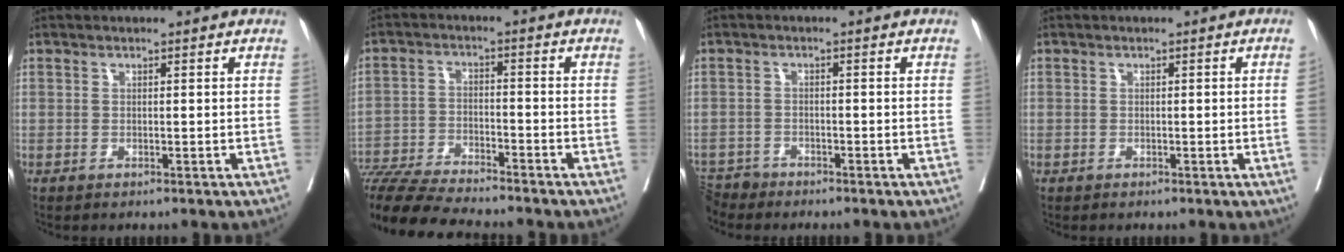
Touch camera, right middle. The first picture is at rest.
{"total": 12.5, "force": [-11.4, 0.4, 5.0], "torque": [-0.082, -0.019, -0.192]}
{"total": 3.6, "force": [-3.5, 0.8, -0.6], "torque": [0.013, -0.009, -0.066]}
{"total": 1.0, "force": [-0.1, -0.3, 1.0], "torque": [-0.012, -0.002, -0.001]}